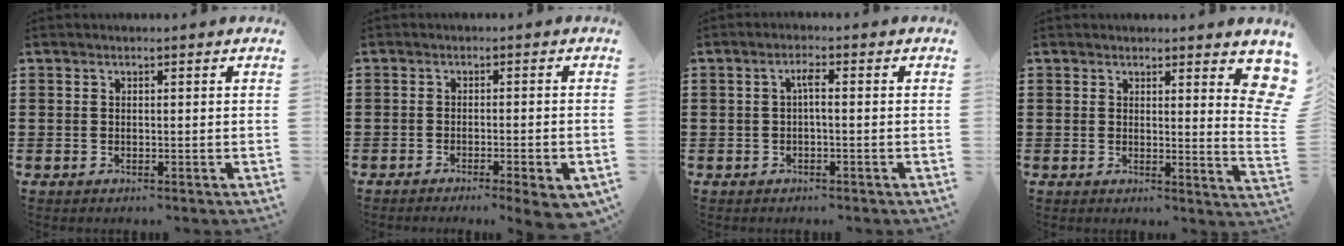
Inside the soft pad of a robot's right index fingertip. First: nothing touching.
{"total": 2.7, "force": [-2.0, 0.0, 1.8], "torque": [-0.028, -0.004, -0.035]}
{"total": 2.1, "force": [-0.3, 0.2, 2.1], "torque": [-0.041, 0.004, -0.008]}
{"total": 3.7, "force": [2.6, 0.6, 2.5], "torque": [-0.029, -0.017, 0.040]}